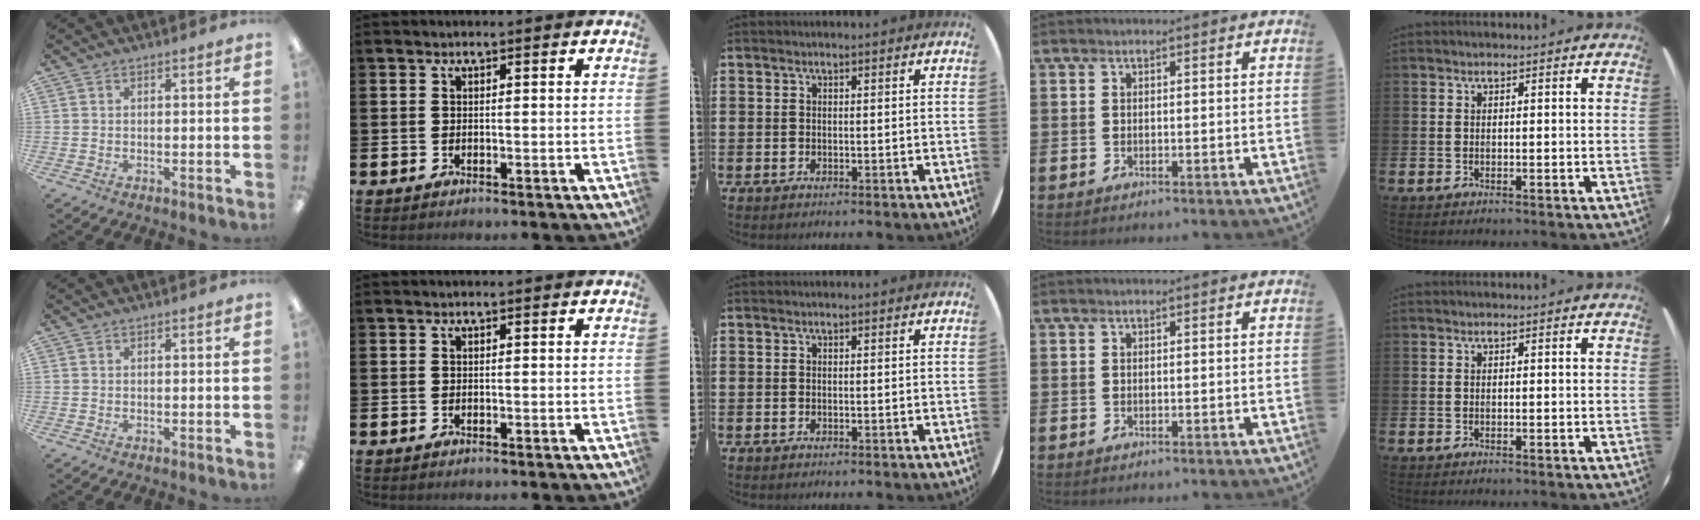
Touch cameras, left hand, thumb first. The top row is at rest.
{}